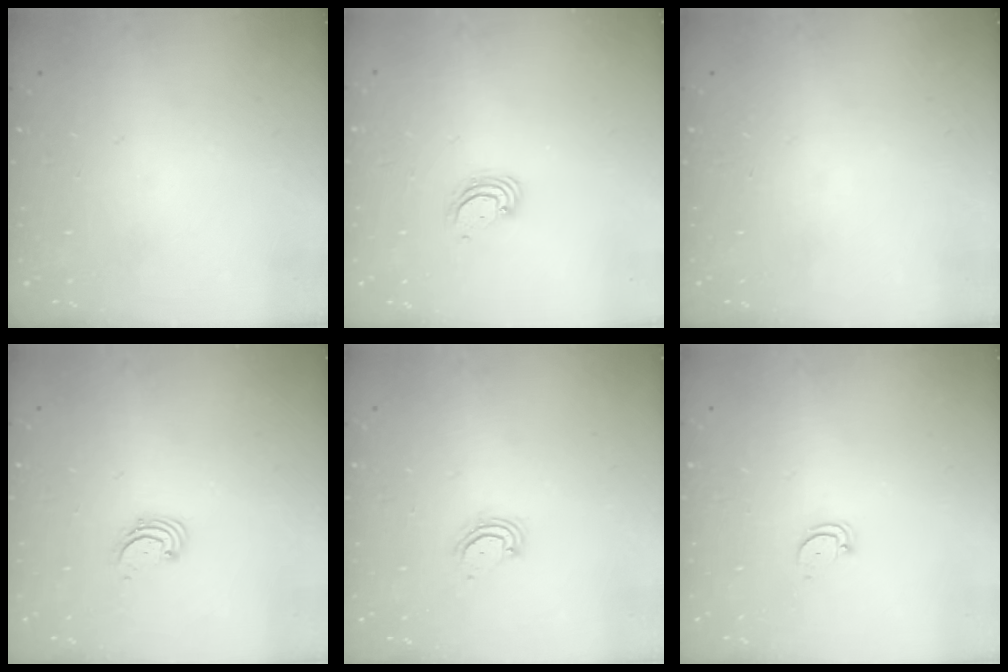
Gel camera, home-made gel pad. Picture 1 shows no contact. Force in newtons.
{"total": 3.4, "press": 3.4, "slide": 0.2}
{"total": 0.0}
{"total": 1.7, "press": 1.7, "slide": 0.2}
{"total": 3.8, "press": 3.8, "slide": 0.5}
{"total": 2.6, "press": 2.6, "slide": 0.1}